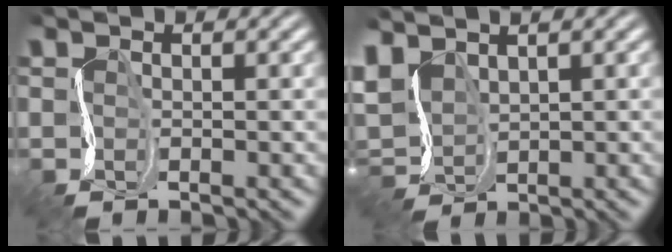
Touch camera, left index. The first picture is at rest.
{"total": 3.7, "force": [1.5, 2.4, 2.5], "torque": [-0.069, 0.005, 0.030]}